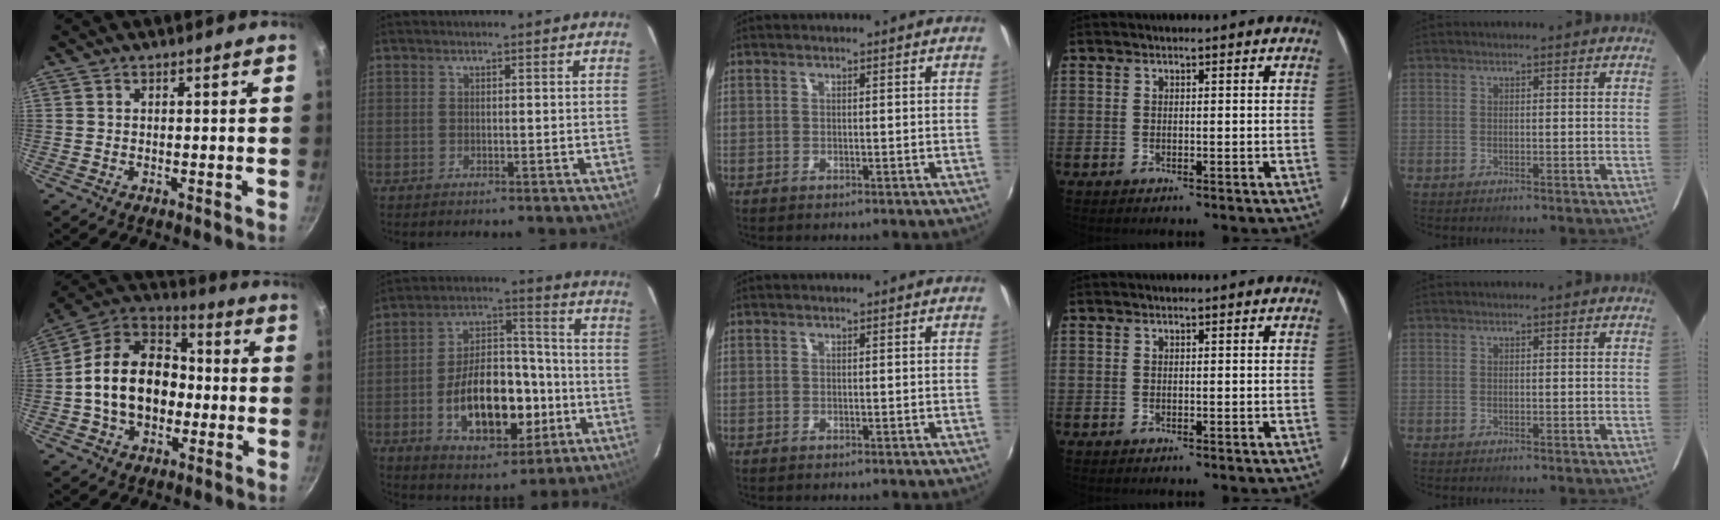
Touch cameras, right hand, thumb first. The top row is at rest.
{"thumb": {"total": 17.9, "force": [-1.8, 13.2, 12.0], "torque": [-0.177, 0.043, -0.047]}, "index": {"total": 18.4, "force": [-5.1, 10.3, 14.3], "torque": [-0.259, 0.026, -0.064]}}